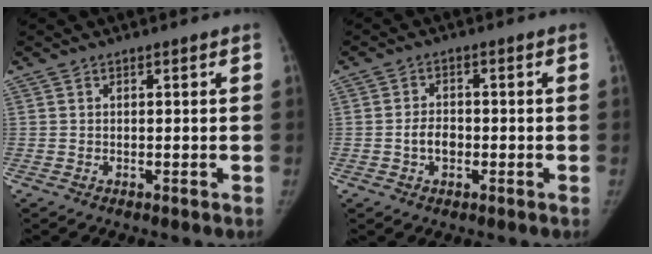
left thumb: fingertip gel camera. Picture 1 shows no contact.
{"total": 3.7, "force": [-1.1, 2.6, 2.5], "torque": [-0.032, 0.012, -0.022]}